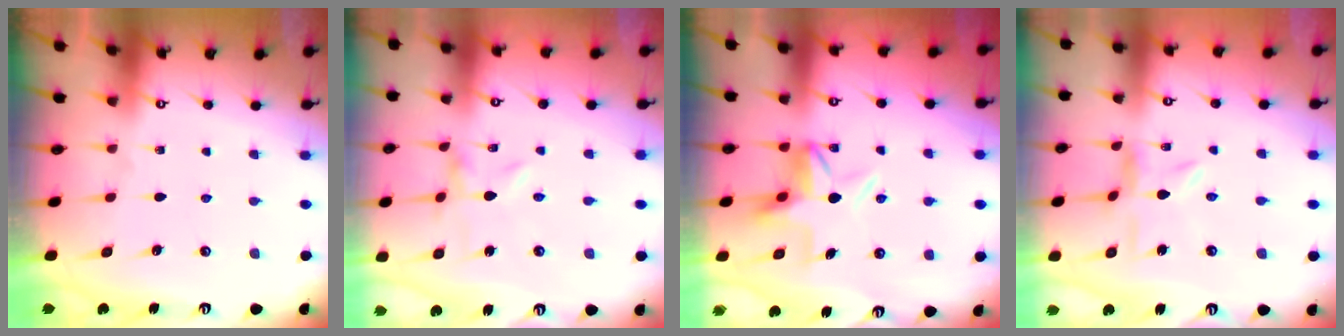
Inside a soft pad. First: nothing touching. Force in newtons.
{"total": 0.0}
{"total": 5.3, "press": 5.2, "slide": 0.6}
{"total": 4.1, "press": 4.0, "slide": 0.4}